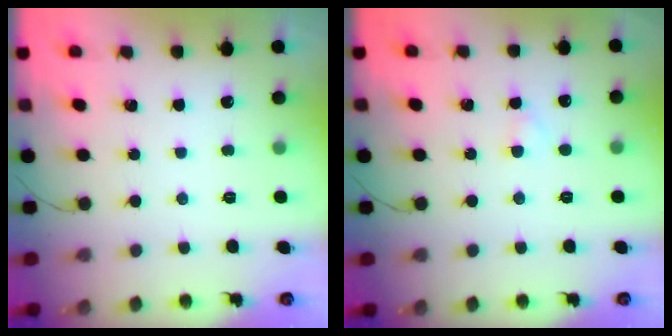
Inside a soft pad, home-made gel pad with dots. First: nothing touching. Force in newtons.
{"total": 1.6, "press": 1.4, "slide": 0.7}